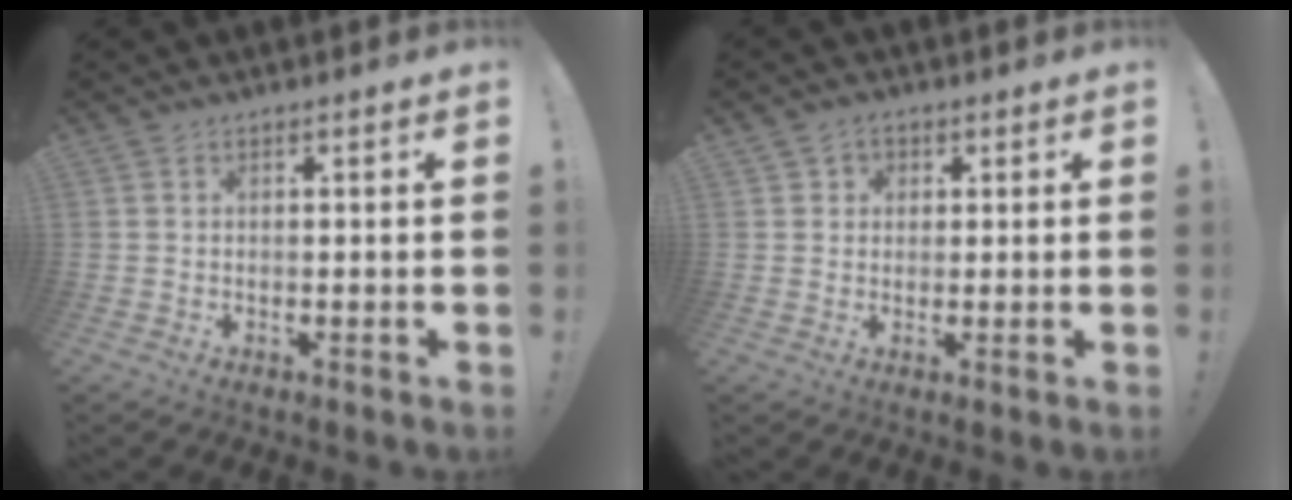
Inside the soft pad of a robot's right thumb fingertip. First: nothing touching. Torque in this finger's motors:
{"motor_torque": [-0.38, 0.07, -0.09, 0.17, 0.10]}